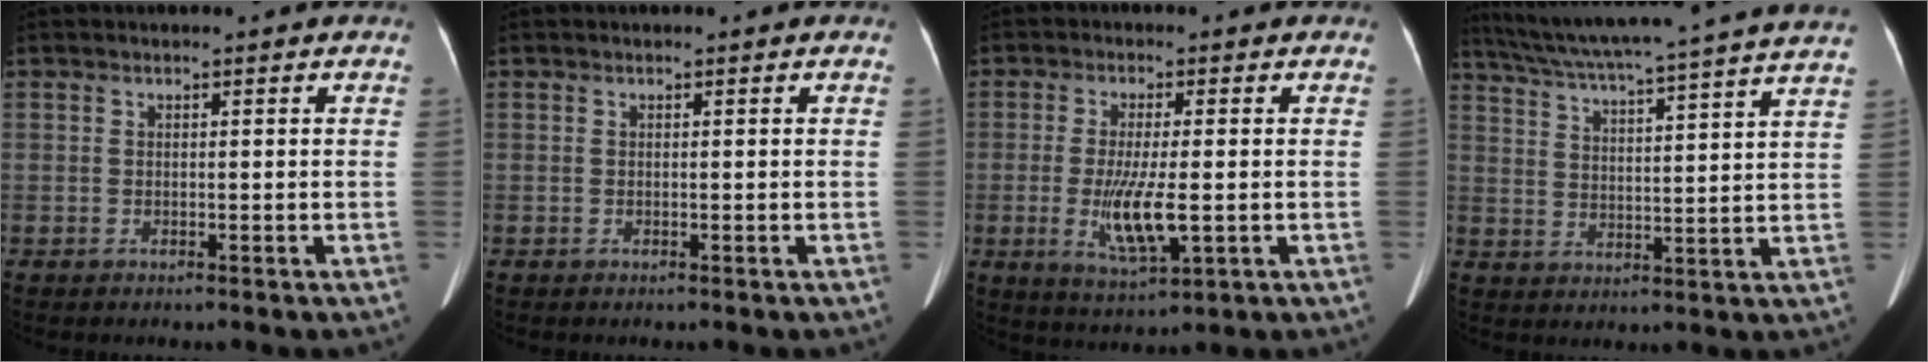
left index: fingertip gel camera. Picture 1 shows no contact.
{"total": 0.0}
{"total": 7.6, "force": [-1.1, 1.6, 7.4], "torque": [-0.146, -0.019, -0.016]}
{"total": 24.5, "force": [21.7, -1.2, 11.3], "torque": [-0.197, -0.018, 0.292]}